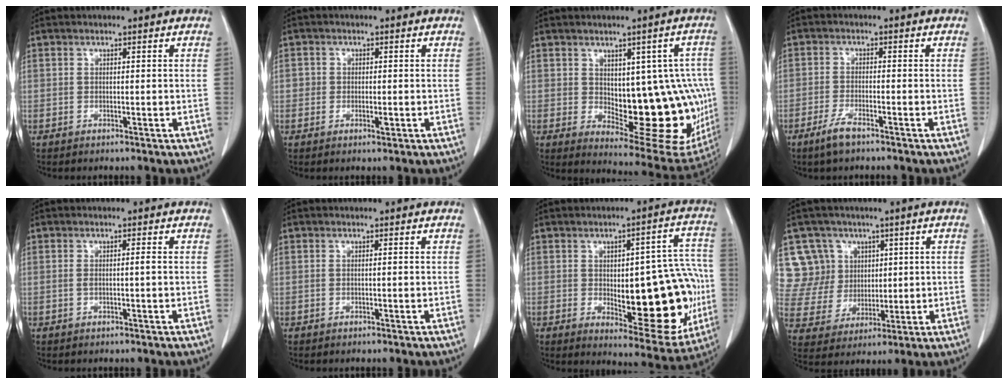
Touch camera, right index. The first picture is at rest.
{"total": 2.0, "force": [-0.3, 1.6, 1.1], "torque": [-0.009, 0.004, -0.003]}
{"total": 17.4, "force": [-0.8, 7.6, 15.6], "torque": [-0.152, 0.014, 0.020]}
{"total": 3.6, "force": [-2.6, 0.7, 2.4], "torque": [-0.054, -0.003, -0.050]}
{"total": 1.1, "force": [-0.1, 0.0, 1.1], "torque": [-0.022, 0.003, 0.003]}
{"total": 0.0}
{"total": 19.6, "force": [-2.6, 7.2, 18.0], "torque": [-0.188, 0.021, -0.007]}
{"total": 10.0, "force": [4.5, 9.0, 0.2], "torque": [-0.013, 0.032, 0.100]}